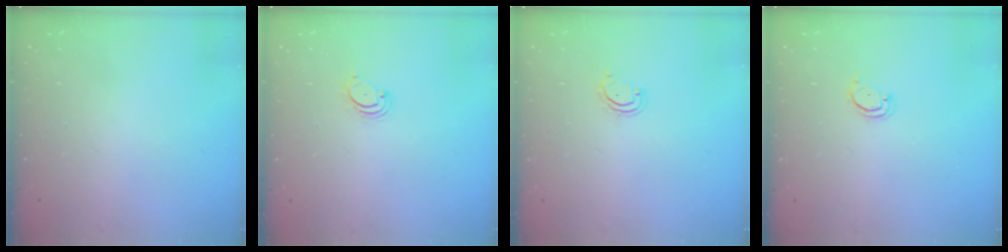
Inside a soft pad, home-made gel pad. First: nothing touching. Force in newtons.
{"total": 2.6, "press": 2.5, "slide": 0.3}
{"total": 2.9, "press": 2.9, "slide": 0.3}
{"total": 1.9, "press": 1.9, "slide": 0.2}